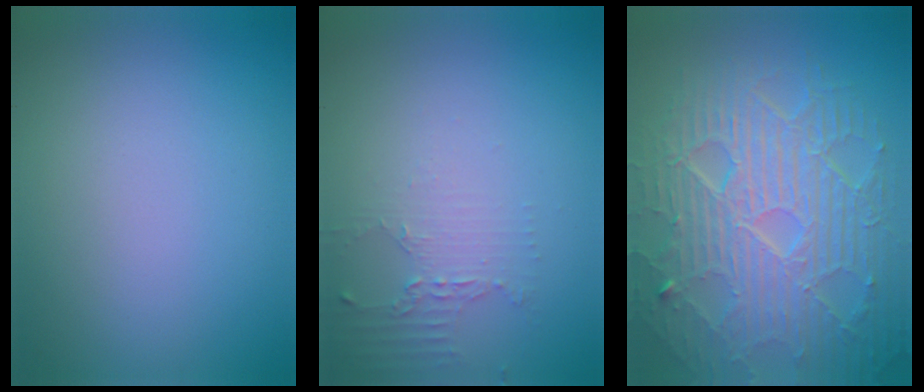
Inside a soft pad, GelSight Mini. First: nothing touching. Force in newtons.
{"total": 2.1, "press": 1.5, "slide": 1.4}
{"total": 10.6, "press": 6.8, "slide": 8.1}